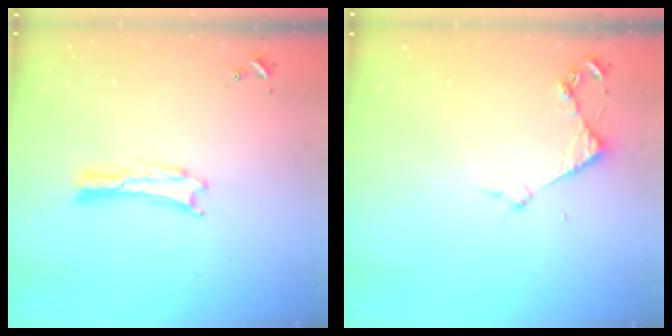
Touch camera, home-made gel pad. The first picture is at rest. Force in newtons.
{"total": 3.7, "press": 3.7, "slide": 0.3}